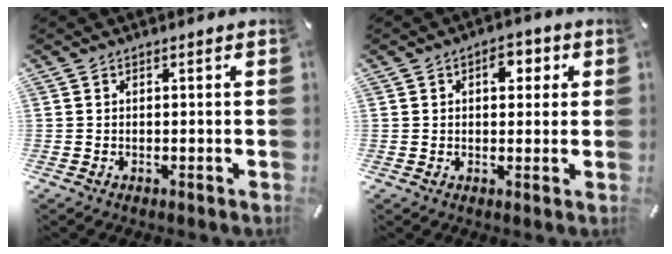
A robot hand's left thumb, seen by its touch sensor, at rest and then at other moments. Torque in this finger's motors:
{"motor_torque": [0.41, 0.17, 0.06, -0.06, 0.03]}